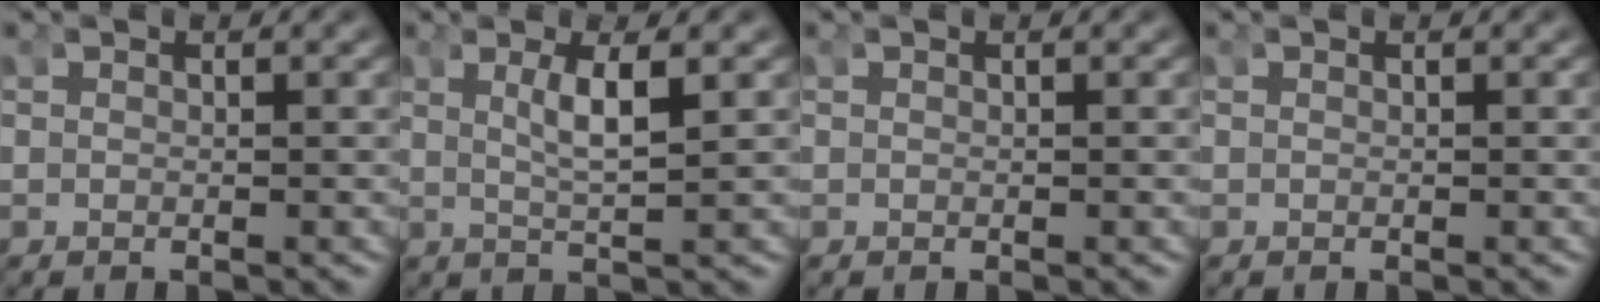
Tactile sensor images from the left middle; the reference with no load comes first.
{"total": 2.8, "force": [0.8, -0.4, 2.6], "torque": [-0.048, -0.009, 0.025]}
{"total": 0.0}
{"total": 0.0}